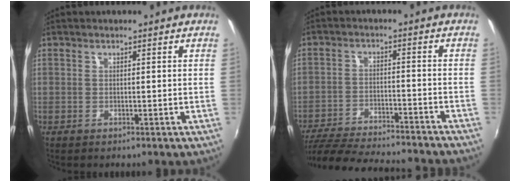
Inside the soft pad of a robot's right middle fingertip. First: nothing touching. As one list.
[{"total": 21.8, "force": [-19.4, 3.2, 9.4], "torque": [-0.185, -0.032, -0.286]}]